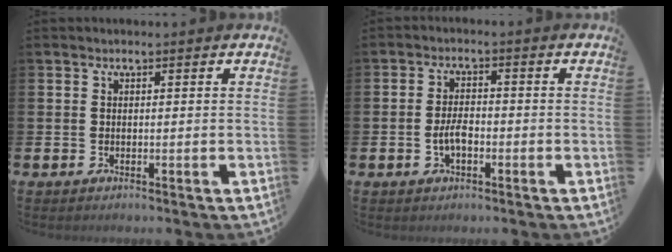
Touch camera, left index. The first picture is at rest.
{"total": 3.2, "force": [-0.8, 1.7, 2.6], "torque": [-0.047, 0.005, -0.016]}